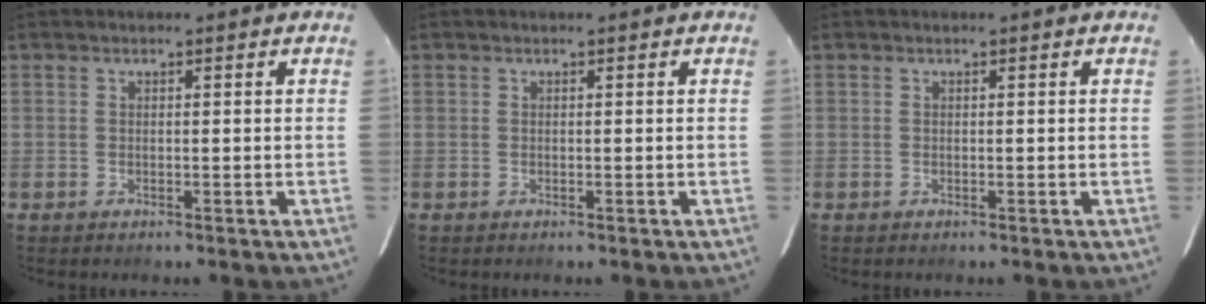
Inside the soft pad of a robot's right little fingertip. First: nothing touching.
{"total": 0.0}
{"total": 0.0}